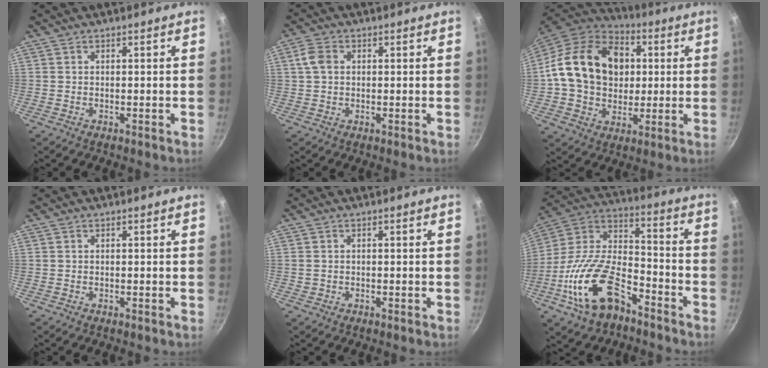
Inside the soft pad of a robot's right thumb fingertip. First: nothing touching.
{"total": 3.9, "force": [0.8, 2.9, 2.5], "torque": [-0.046, 0.006, 0.009]}
{"total": 21.8, "force": [3.9, 15.6, 14.6], "torque": [-0.233, 0.017, 0.057]}
{"total": 0.0}
{"total": 0.7, "force": [-0.1, 0.6, 0.2], "torque": [-0.003, 0.001, 0.000]}
{"total": 20.5, "force": [-10.1, 10.9, 14.1], "torque": [-0.250, 0.071, -0.201]}